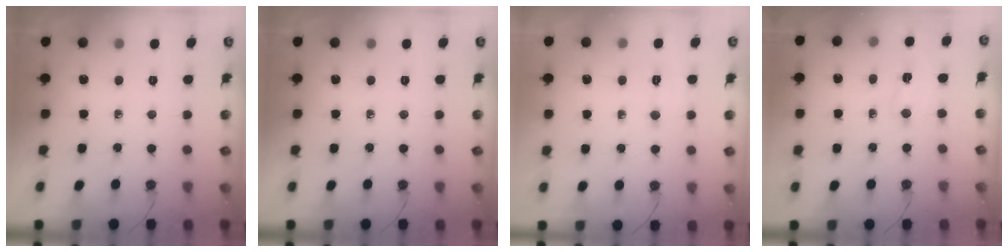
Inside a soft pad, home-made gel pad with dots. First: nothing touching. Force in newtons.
{"total": 0.0}
{"total": 2.7, "press": 2.6, "slide": 0.5}
{"total": 3.1, "press": 2.8, "slide": 1.3}